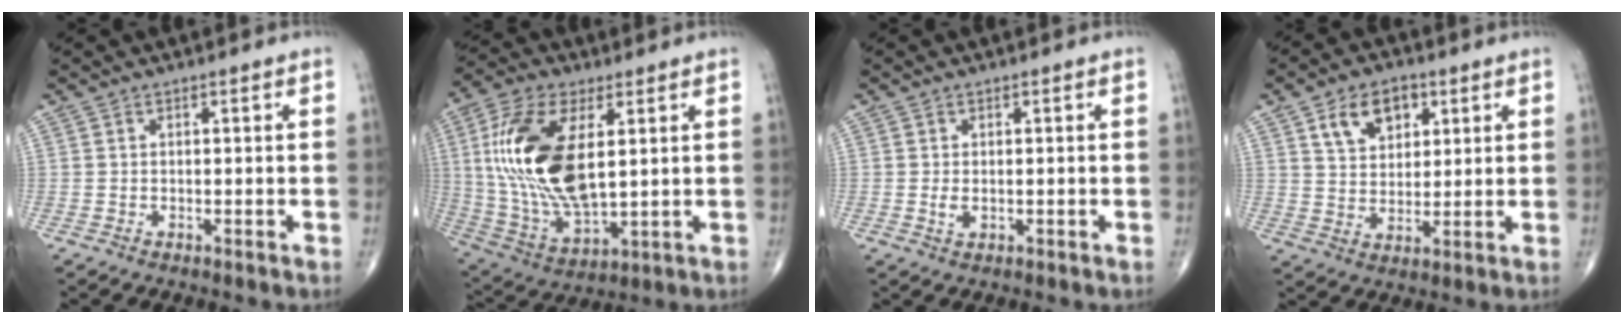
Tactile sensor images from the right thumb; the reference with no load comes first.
{"total": 21.0, "force": [3.9, 10.1, 18.0], "torque": [-0.368, -0.019, 0.078]}
{"total": 1.5, "force": [-0.1, 0.9, 1.2], "torque": [-0.025, -0.004, -0.001]}
{"total": 9.1, "force": [4.2, 6.0, 5.4], "torque": [-0.063, -0.015, 0.073]}